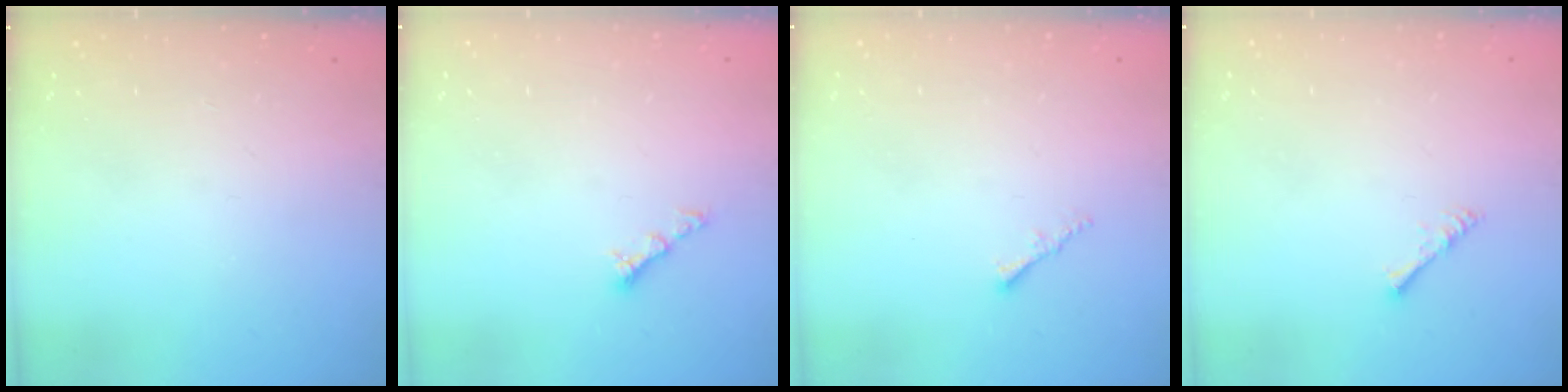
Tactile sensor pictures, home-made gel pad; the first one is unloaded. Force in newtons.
{"total": 3.4, "press": 3.3, "slide": 0.6}
{"total": 1.0, "press": 1.0, "slide": 0.4}
{"total": 2.0, "press": 1.9, "slide": 0.4}